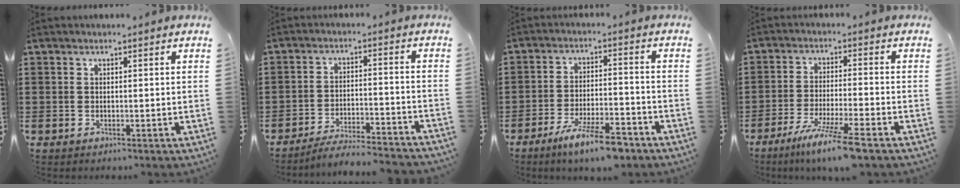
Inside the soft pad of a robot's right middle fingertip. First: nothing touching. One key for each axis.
{"total": 5.0, "fx": -4.7, "fy": 0.0, "fz": 1.6, "tx": -0.035, "ty": -0.006, "tz": -0.094}
{"total": 8.1, "fx": -6.1, "fy": 1.1, "fz": 5.2, "tx": -0.097, "ty": -0.002, "tz": -0.112}
{"total": 8.1, "fx": -6.0, "fy": -0.3, "fz": 5.5, "tx": -0.104, "ty": -0.018, "tz": -0.111}